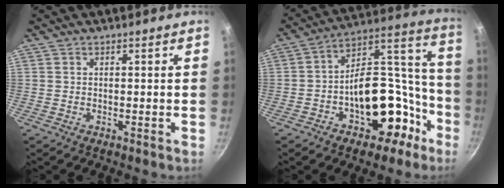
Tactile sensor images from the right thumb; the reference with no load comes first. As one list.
[{"total": 19.6, "force": [-8.3, 12.3, 12.8], "torque": [-0.115, 0.112, -0.114]}]